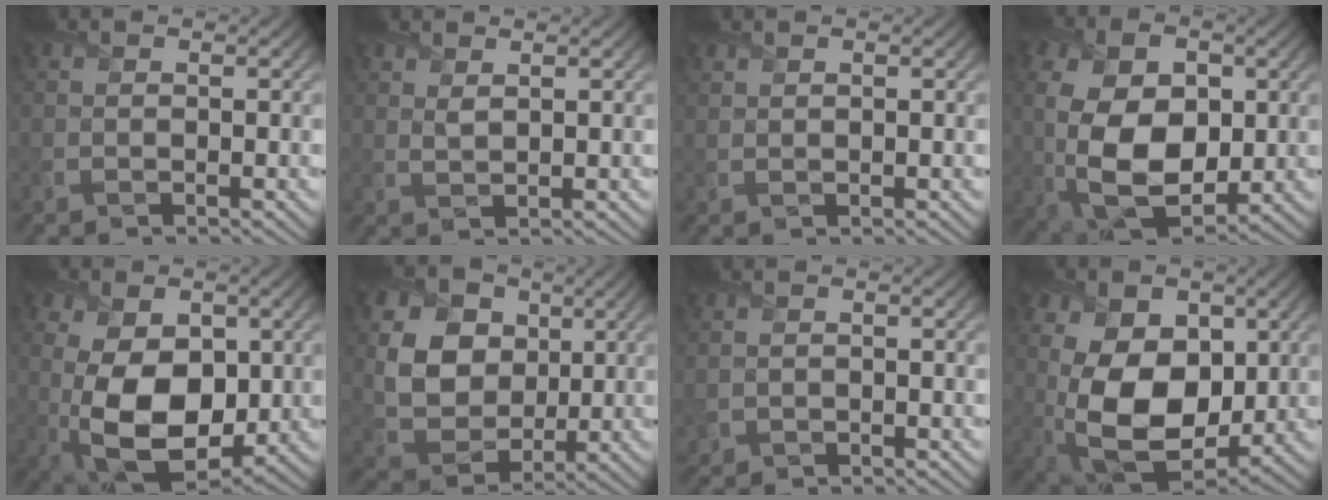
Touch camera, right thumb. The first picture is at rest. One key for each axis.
{"total": 1.5, "fx": 1.2, "fy": 0.4, "fz": 0.8, "tx": -0.025, "ty": -0.001, "tz": 0.030}
{"total": 0.9, "fx": 0.9, "fy": 0.2, "fz": 0.3, "tx": -0.013, "ty": 0.001, "tz": 0.023}
{"total": 15.1, "fx": 0.3, "fy": 9.6, "fz": 11.7, "tx": -0.233, "ty": 0.002, "tz": 0.004}
{"total": 15.4, "fx": -0.3, "fy": 9.5, "fz": 12.1, "tx": -0.213, "ty": -0.010, "tz": -0.005}
{"total": 11.5, "fx": 3.2, "fy": 9.0, "fz": 6.4, "tx": -0.180, "ty": 0.008, "tz": 0.062}
{"total": 1.0, "fx": 0.0, "fy": 1.0, "fz": 0.4, "tx": -0.014, "ty": -0.006, "tz": 0.003}
{"total": 17.2, "fx": 1.4, "fy": 11.2, "fz": 12.9, "tx": -0.235, "ty": 0.003, "tz": 0.025}